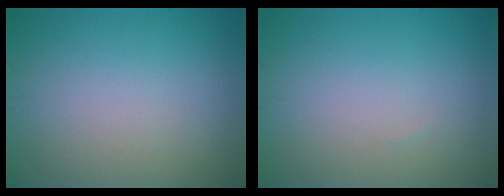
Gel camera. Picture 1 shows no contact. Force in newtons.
{"total": 0.0}